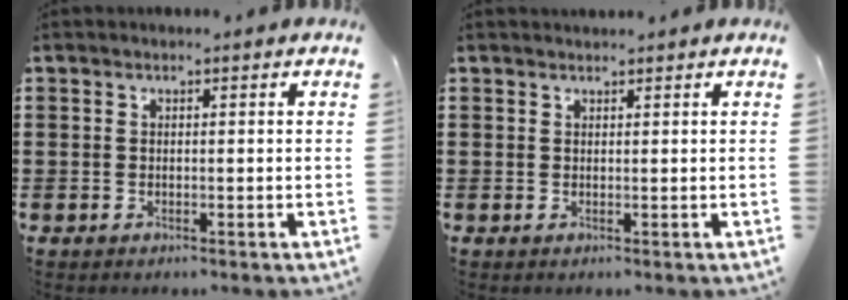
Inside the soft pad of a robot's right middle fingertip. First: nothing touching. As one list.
[{"total": 0.7, "force": [0.7, 0.0, 0.0], "torque": [-0.002, 0.000, 0.015]}]